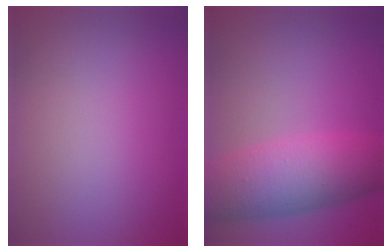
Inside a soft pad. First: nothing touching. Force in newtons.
{"total": 7.4, "press": 7.4, "slide": 0.2}